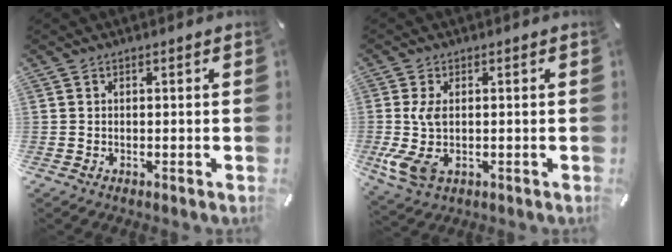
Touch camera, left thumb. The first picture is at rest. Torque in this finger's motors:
{"motor_torque": [1.30, 1.19, 0.87, -0.13, 0.29]}